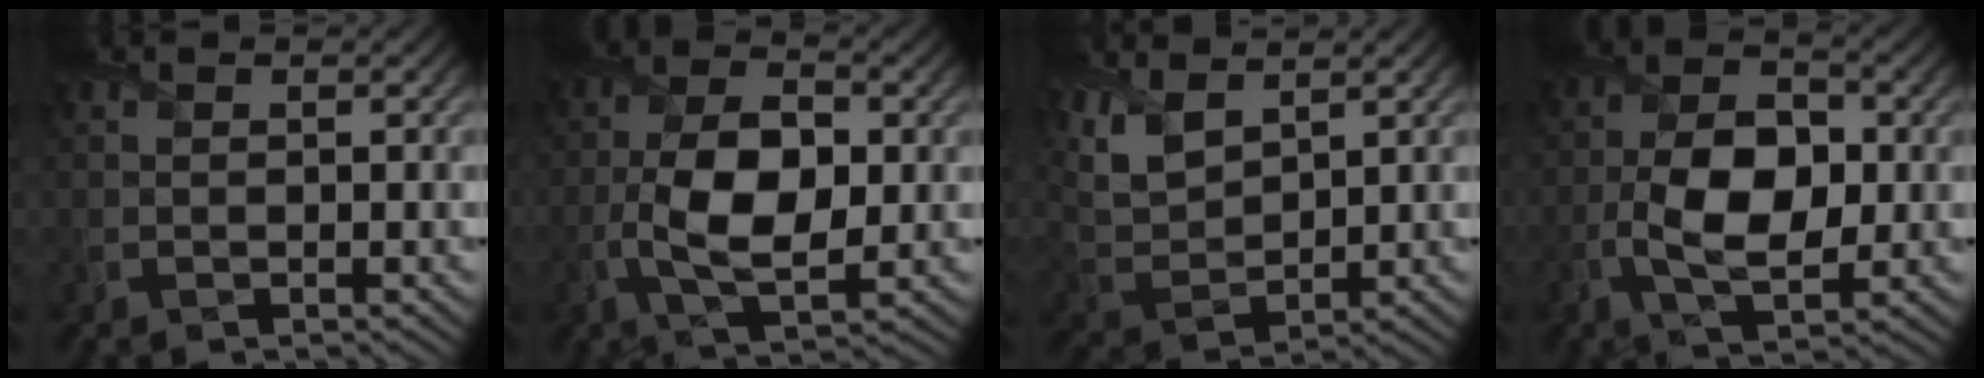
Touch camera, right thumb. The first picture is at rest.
{"total": 9.4, "force": [-1.4, 4.6, 8.1], "torque": [-0.164, -0.002, -0.026]}
{"total": 7.0, "force": [4.4, 3.1, 4.4], "torque": [-0.117, 0.004, 0.093]}
{"total": 8.5, "force": [-1.4, 4.6, 7.1], "torque": [-0.138, 0.000, -0.031]}